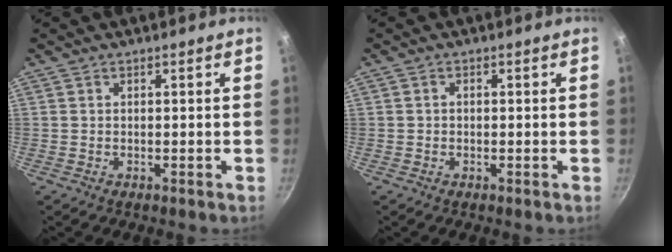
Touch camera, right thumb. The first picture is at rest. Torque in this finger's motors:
{"motor_torque": [0.06, -0.03, -0.16, 0.18, -0.02]}